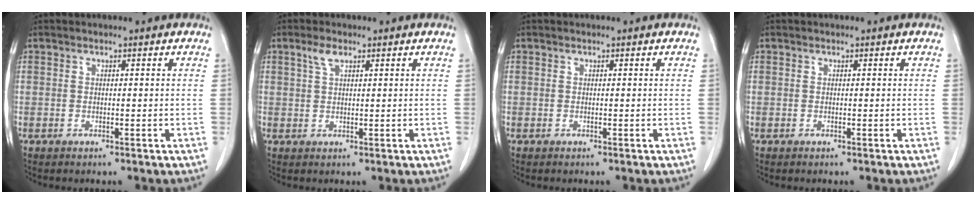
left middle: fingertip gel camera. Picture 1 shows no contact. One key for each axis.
{"total": 2.2, "fx": 1.4, "fy": 0.7, "fz": 1.6, "tx": -0.040, "ty": 0.007, "tz": 0.031}
{"total": 0.0}
{"total": 0.0}